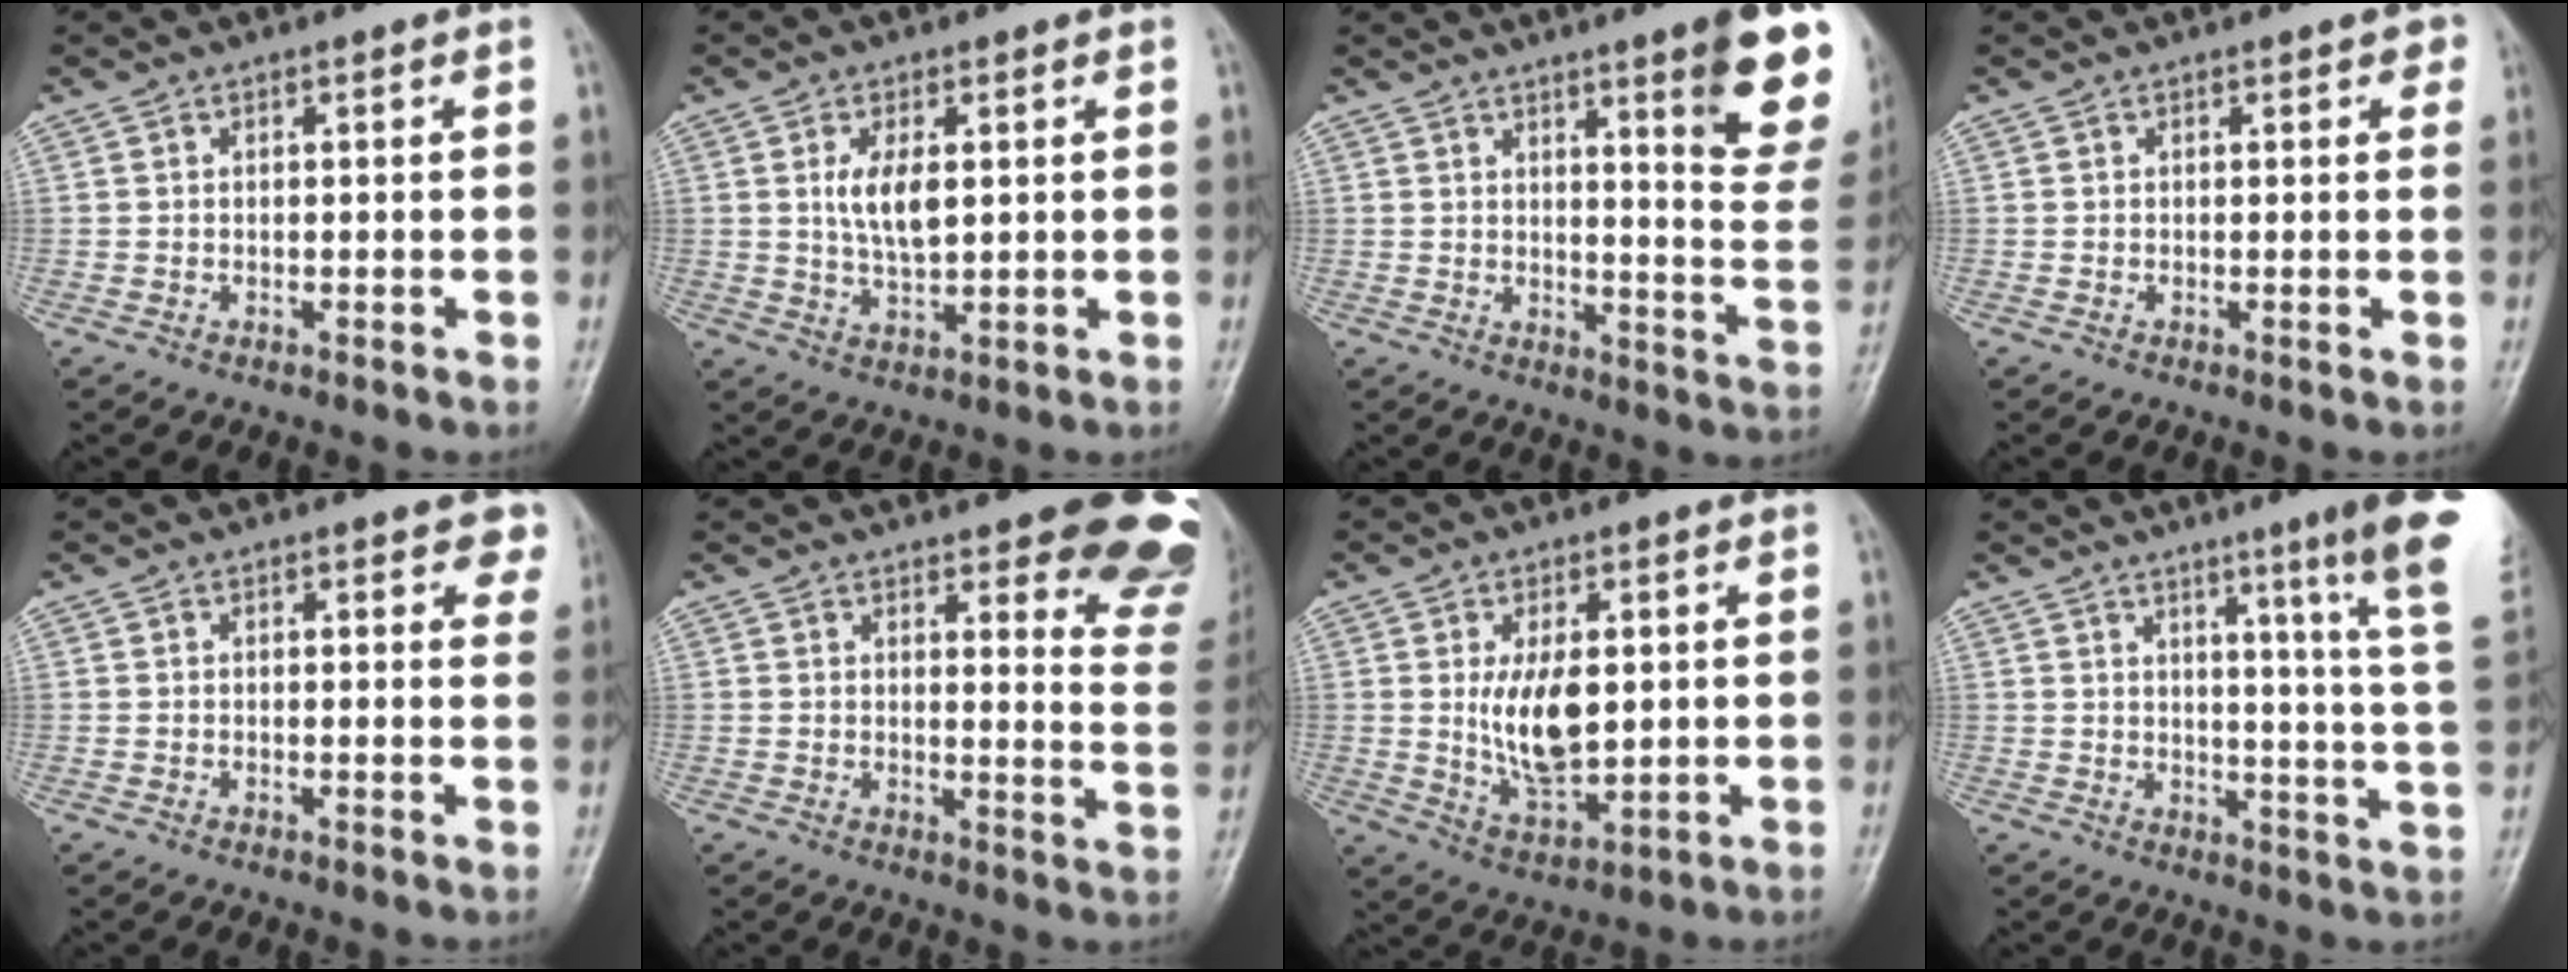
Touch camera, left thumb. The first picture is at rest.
{"total": 6.0, "force": [1.3, 2.7, 5.2], "torque": [-0.092, -0.013, 0.027]}
{"total": 15.1, "force": [8.3, 2.3, 12.4], "torque": [-0.123, -0.049, 0.111]}
{"total": 2.0, "force": [1.1, 1.0, 1.3], "torque": [-0.001, -0.001, 0.009]}
{"total": 4.1, "force": [2.7, 1.8, 2.5], "torque": [0.004, -0.007, 0.022]}
{"total": 16.8, "force": [12.8, 4.7, 9.9], "torque": [-0.074, -0.079, 0.128]}
{"total": 10.0, "force": [1.2, 5.1, 8.5], "torque": [-0.136, -0.023, 0.034]}
{"total": 15.8, "force": [9.5, -0.6, 12.6], "torque": [-0.154, -0.063, 0.105]}